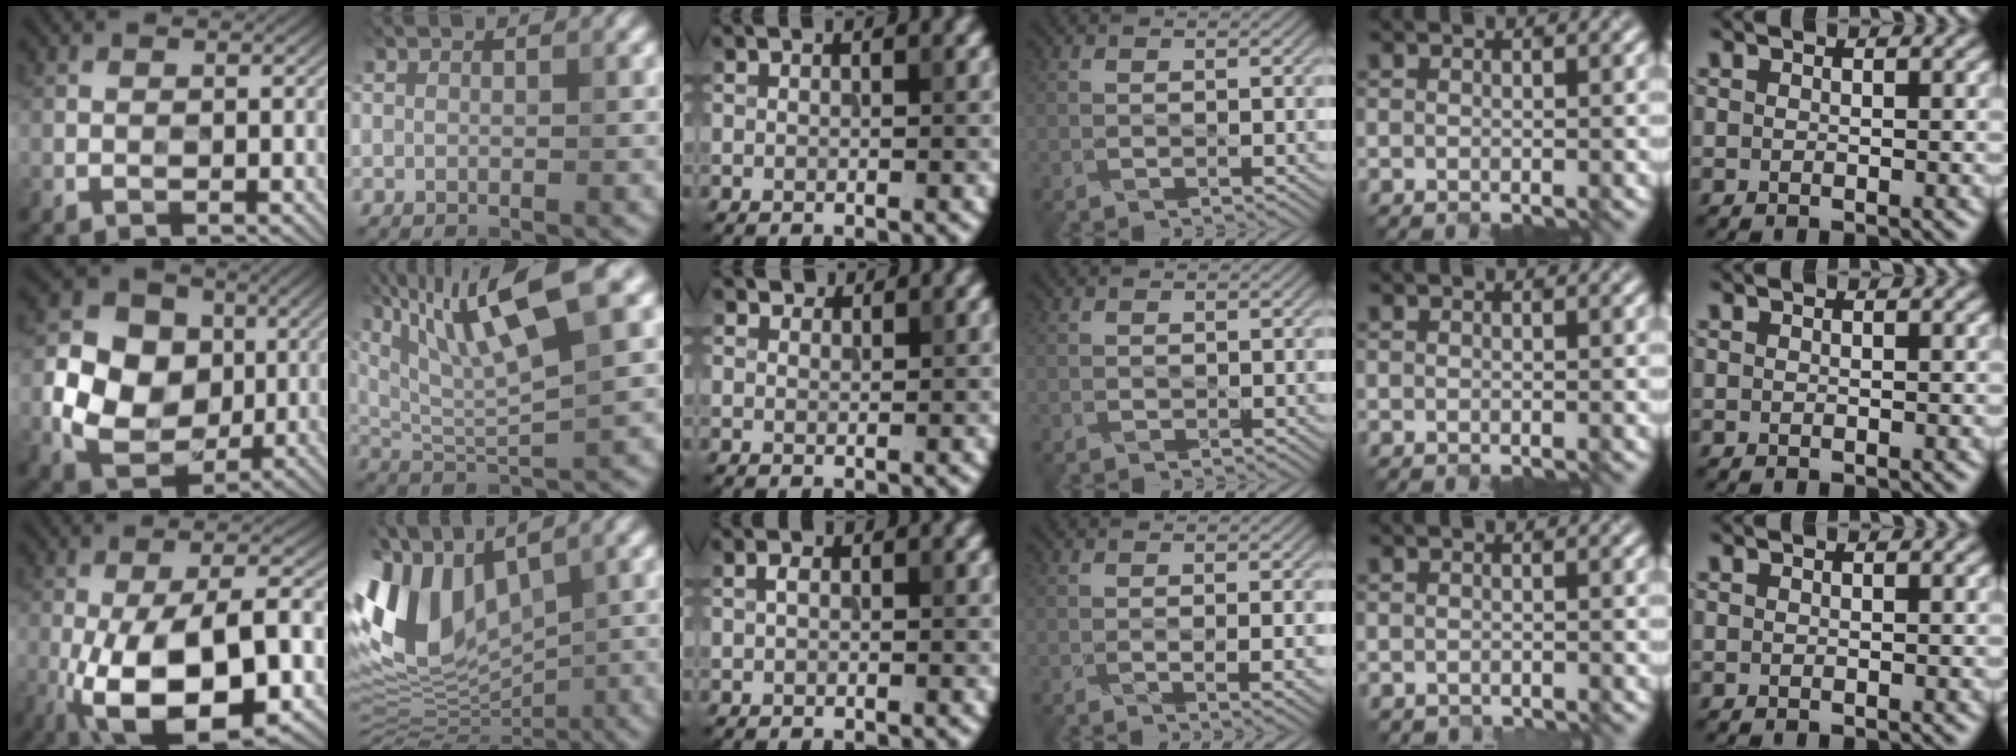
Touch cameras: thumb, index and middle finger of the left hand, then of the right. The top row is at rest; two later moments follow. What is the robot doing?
{"motion": "close", "object": "folder"}